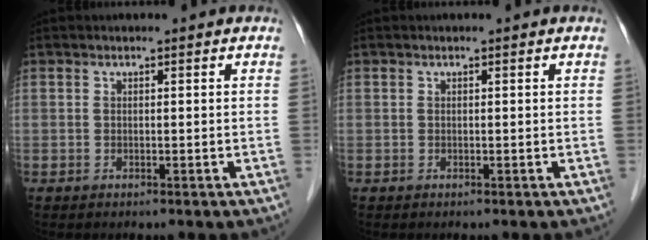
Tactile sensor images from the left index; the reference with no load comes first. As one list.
[{"total": 0.0}]